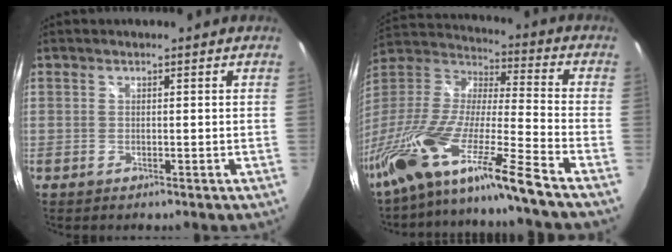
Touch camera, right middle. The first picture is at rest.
{"total": 22.5, "force": [-16.5, -0.7, 15.2], "torque": [-0.260, -0.061, -0.302]}